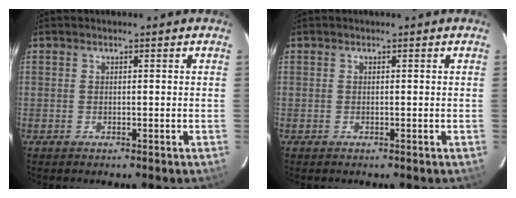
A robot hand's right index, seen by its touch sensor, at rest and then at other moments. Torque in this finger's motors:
{"motor_torque": [0.00, 0.00, 0.00, 0.00]}